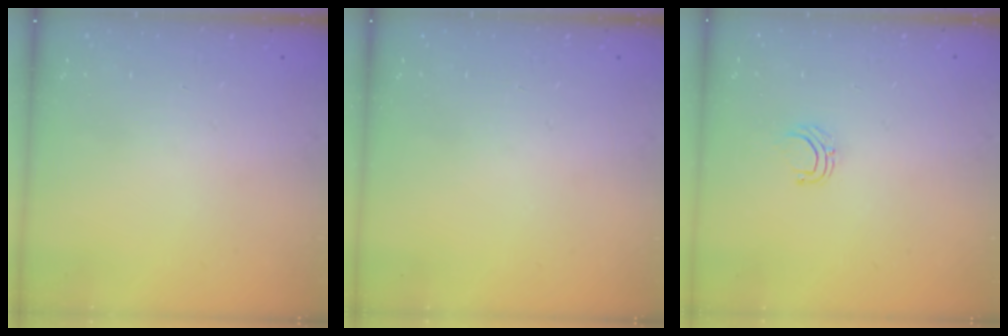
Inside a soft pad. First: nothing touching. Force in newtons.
{"total": 0.0}
{"total": 3.8, "press": 3.8, "slide": 0.2}